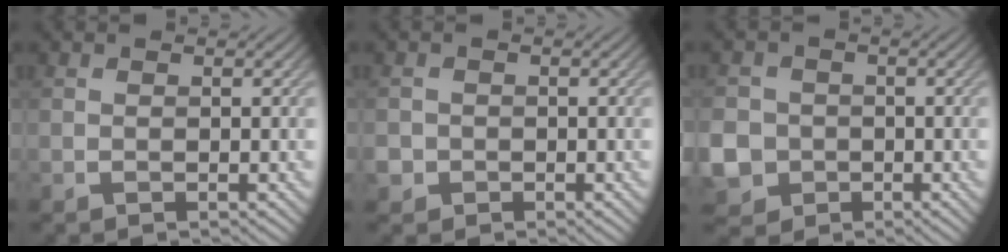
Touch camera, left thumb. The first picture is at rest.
{"total": 1.9, "force": [-0.8, 1.8, 0.4], "torque": [-0.006, -0.008, -0.017]}
{"total": 7.0, "force": [-1.9, 6.3, 2.2], "torque": [-0.083, -0.022, -0.059]}